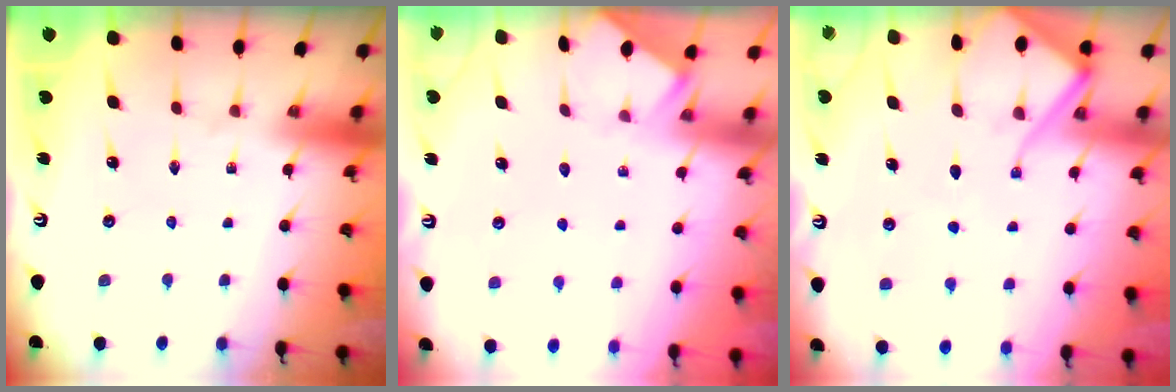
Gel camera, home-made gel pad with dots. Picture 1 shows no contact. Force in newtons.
{"total": 1.9, "press": 1.9, "slide": 0.3}
{"total": 9.6, "press": 9.6, "slide": 0.9}